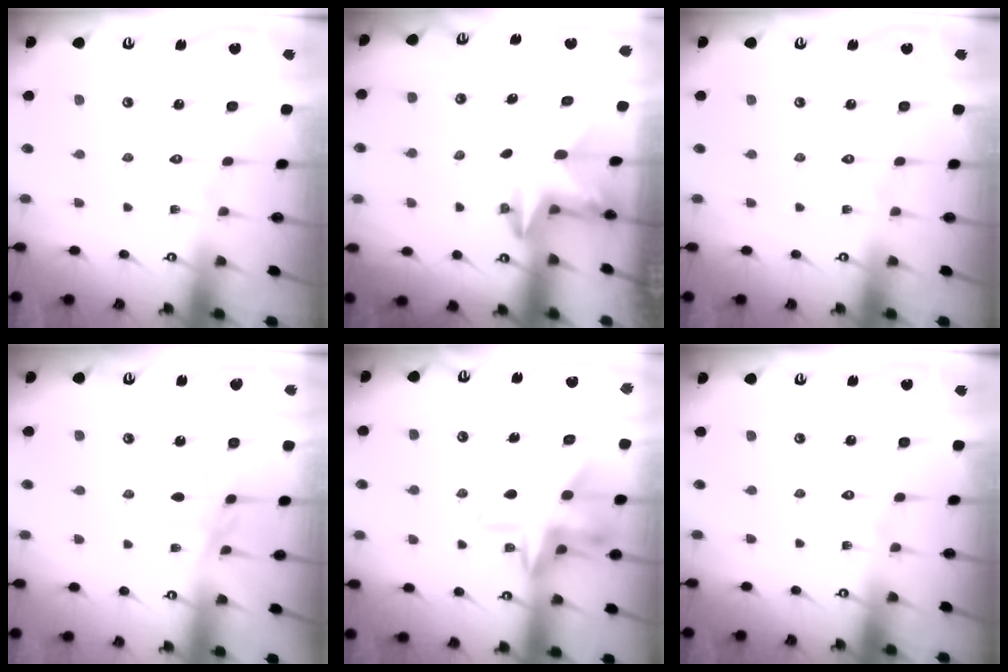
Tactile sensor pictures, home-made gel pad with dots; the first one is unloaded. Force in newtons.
{"total": 2.5, "press": 2.4, "slide": 0.5}
{"total": 0.0}
{"total": 2.9, "press": 2.8, "slide": 0.5}
{"total": 13.9, "press": 13.8, "slide": 1.6}
{"total": 0.0}